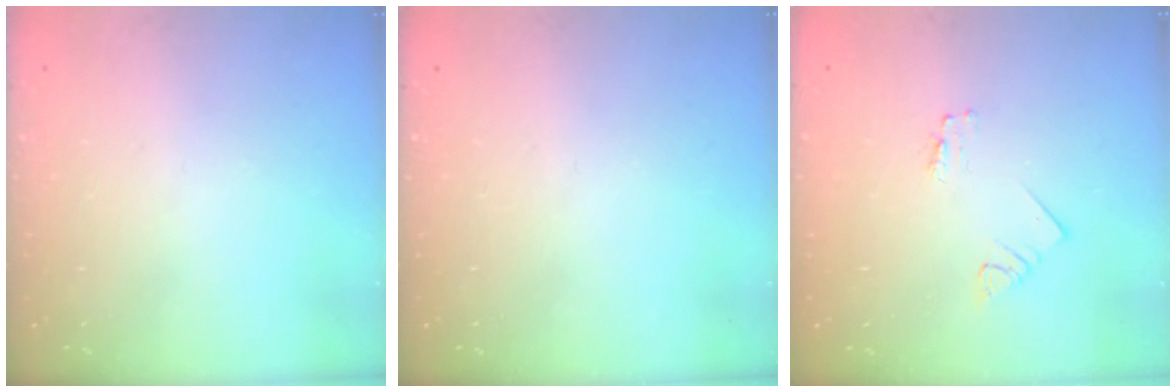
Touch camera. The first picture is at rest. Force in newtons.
{"total": 0.0}
{"total": 1.2, "press": 1.2, "slide": 0.1}